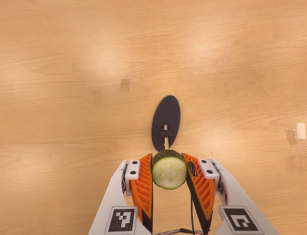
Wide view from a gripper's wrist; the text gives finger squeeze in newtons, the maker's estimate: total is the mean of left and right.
{"total": 10.3, "left": 9.6, "right": 11.0}